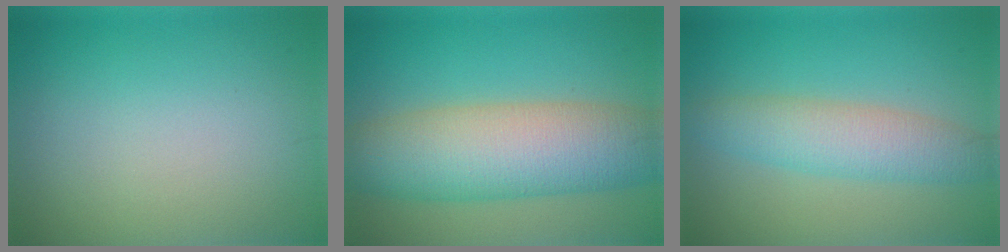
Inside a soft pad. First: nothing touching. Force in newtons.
{"total": 9.8, "press": 9.8, "slide": 0.1}
{"total": 4.6, "press": 4.6, "slide": 0.3}